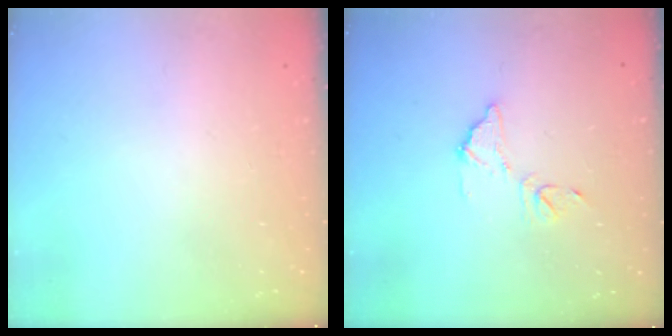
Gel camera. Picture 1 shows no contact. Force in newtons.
{"total": 8.8, "press": 8.7, "slide": 0.7}